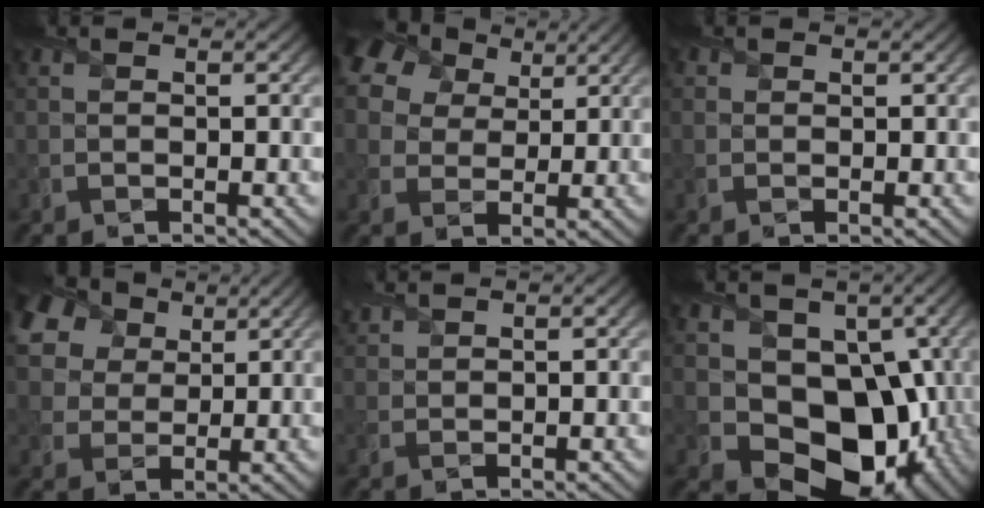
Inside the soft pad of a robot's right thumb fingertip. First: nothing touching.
{"total": 13.0, "force": [7.2, 8.7, 6.5], "torque": [-0.180, 0.046, 0.129]}
{"total": 0.8, "force": [0.3, 0.7, 0.0], "torque": [0.003, 0.000, 0.004]}
{"total": 13.4, "force": [7.0, 9.0, 7.0], "torque": [-0.195, 0.038, 0.133]}
{"total": 2.1, "force": [2.0, 0.4, 0.5], "torque": [-0.017, 0.010, 0.047]}
{"total": 12.5, "force": [-0.6, 9.6, 8.1], "torque": [-0.120, -0.037, -0.007]}